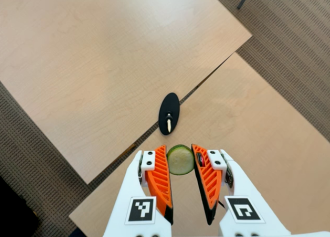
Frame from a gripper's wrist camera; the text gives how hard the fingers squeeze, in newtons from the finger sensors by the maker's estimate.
{"total": 11.6, "left": 12.1, "right": 11.2}